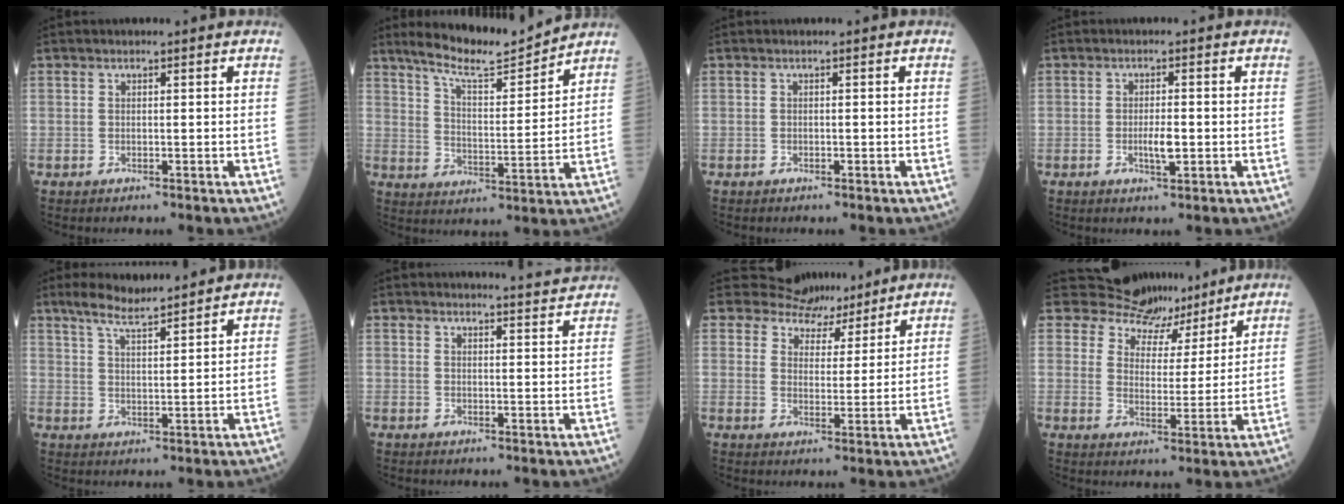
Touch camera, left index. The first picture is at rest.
{"total": 10.5, "force": [9.9, 0.3, 3.5], "torque": [-0.066, -0.011, 0.167]}
{"total": 0.0}
{"total": 2.6, "force": [-0.7, 0.6, 2.5], "torque": [-0.046, -0.004, -0.012]}
{"total": 6.5, "force": [5.8, 0.6, 2.9], "torque": [-0.060, 0.015, 0.107]}
{"total": 6.9, "force": [6.8, -0.1, 0.8], "torque": [-0.005, -0.001, 0.071]}
{"total": 7.9, "force": [7.1, 3.4, -0.3], "torque": [0.007, 0.006, 0.100]}
{"total": 10.3, "force": [9.4, 4.2, 0.5], "torque": [-0.008, 0.005, 0.136]}